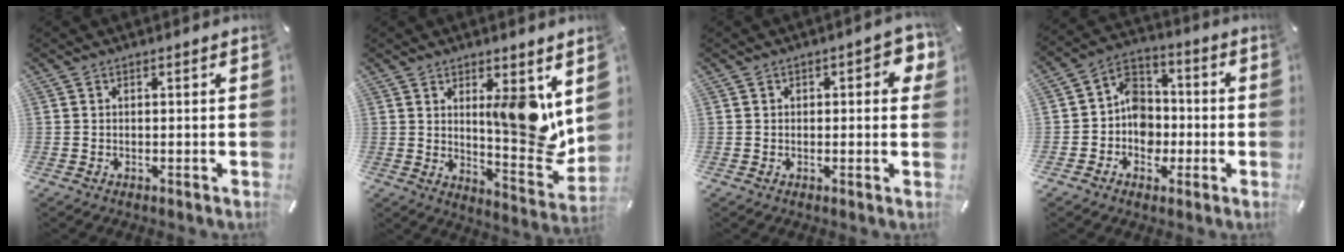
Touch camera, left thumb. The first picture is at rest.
{"total": 11.7, "force": [4.6, 3.7, 10.1], "torque": [-0.122, -0.052, 0.076]}
{"total": 4.0, "force": [0.8, 2.3, 3.1], "torque": [-0.037, 0.003, 0.007]}
{"total": 9.2, "force": [-2.6, 8.3, 2.9], "torque": [-0.050, 0.020, -0.047]}